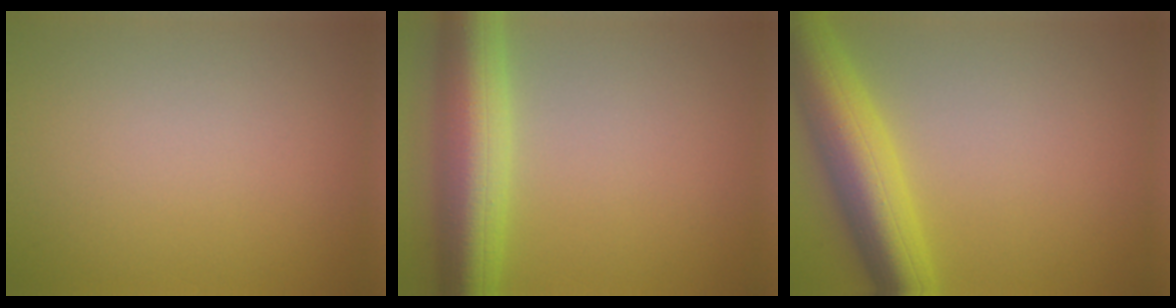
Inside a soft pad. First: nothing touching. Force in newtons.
{"total": 8.9, "press": 8.9, "slide": 0.4}
{"total": 8.6, "press": 8.6, "slide": 0.4}